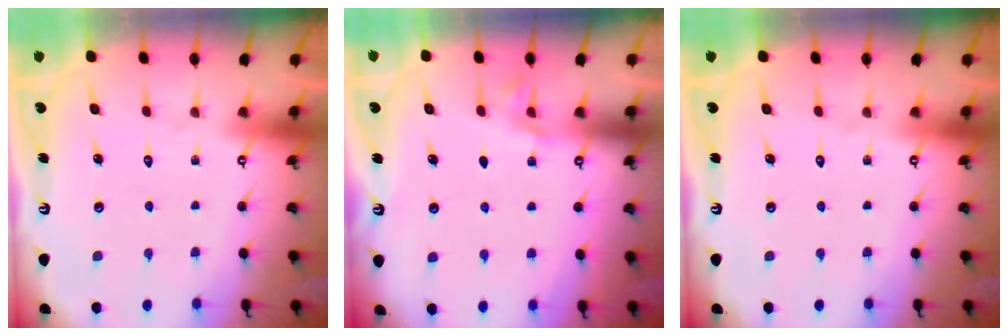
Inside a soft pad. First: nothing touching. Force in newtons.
{"total": 3.5, "press": 2.7, "slide": 2.2}
{"total": 0.0}